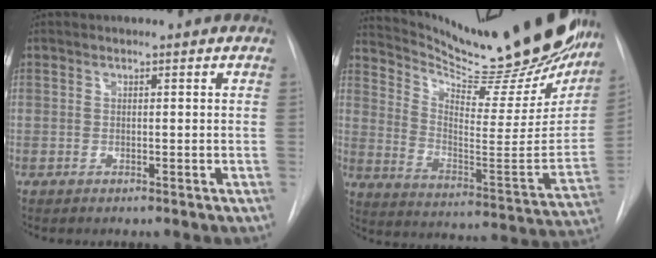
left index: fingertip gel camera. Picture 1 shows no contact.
{"total": 28.6, "force": [24.9, 5.1, 13.2], "torque": [-0.208, -0.090, 0.339]}